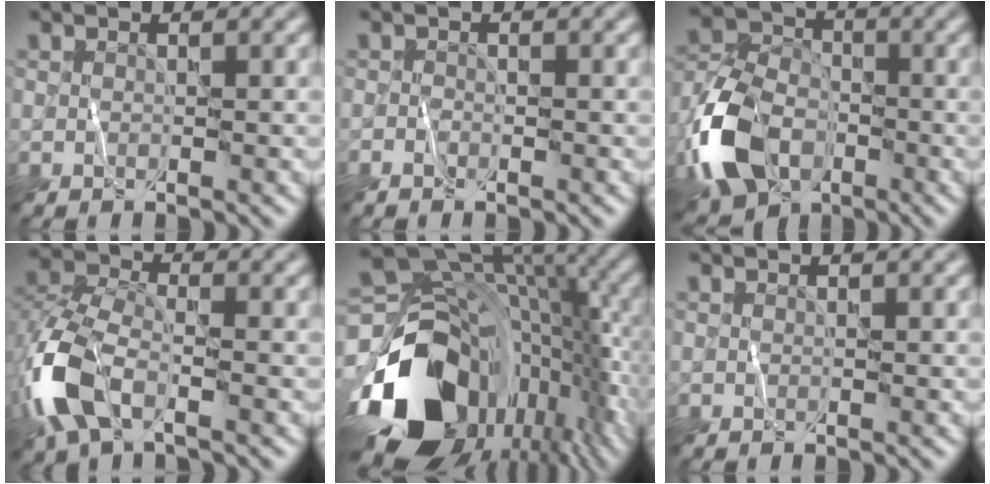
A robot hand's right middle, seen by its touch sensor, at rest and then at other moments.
{"total": 0.6, "force": [-0.6, 0.2, 0.0], "torque": [0.000, 0.004, -0.013]}
{"total": 9.7, "force": [-4.5, 6.3, 5.9], "torque": [-0.129, 0.001, -0.104]}
{"total": 7.9, "force": [-3.5, 4.2, 5.7], "torque": [-0.141, -0.003, -0.084]}
{"total": 18.2, "force": [-6.6, 12.2, 11.7], "torque": [-0.244, -0.046, -0.101]}
{"total": 0.0}